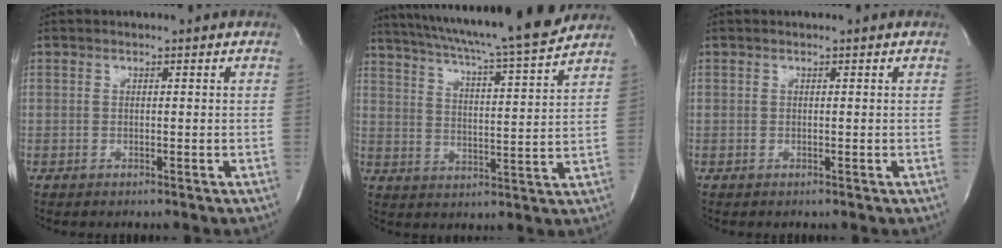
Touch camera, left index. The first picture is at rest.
{"total": 20.2, "force": [18.1, -0.3, 9.1], "torque": [-0.154, -0.016, 0.262]}
{"total": 0.0}